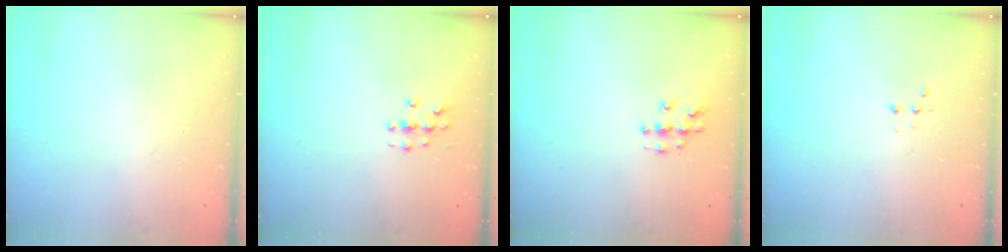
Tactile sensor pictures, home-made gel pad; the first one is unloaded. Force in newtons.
{"total": 3.0, "press": 3.0, "slide": 0.3}
{"total": 4.8, "press": 4.8, "slide": 0.3}
{"total": 2.7, "press": 2.7, "slide": 0.5}